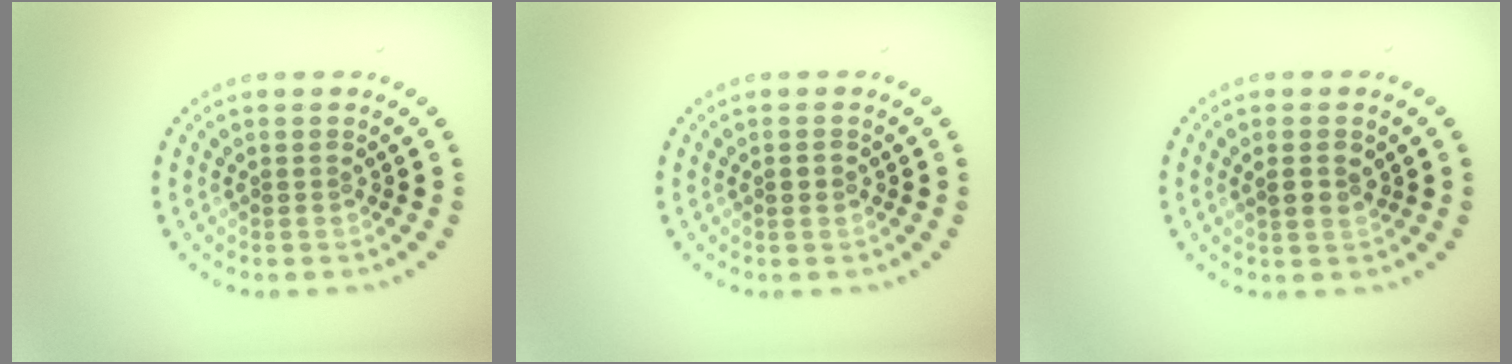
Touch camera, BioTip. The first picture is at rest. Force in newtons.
{"total": 1.0, "press": 1.0, "slide": 0.1}
{"total": 1.8, "press": 1.8, "slide": 0.5}